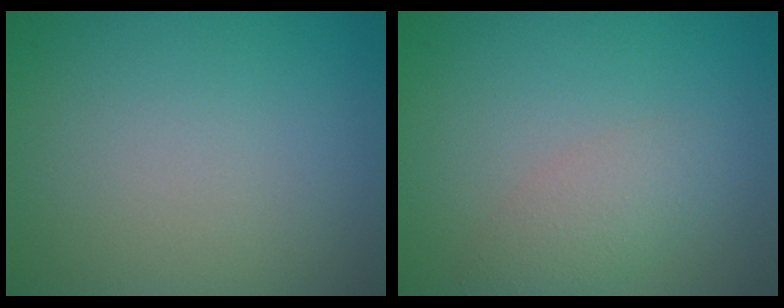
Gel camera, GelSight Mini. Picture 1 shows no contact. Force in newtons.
{"total": 2.3, "press": 2.3, "slide": 0.1}